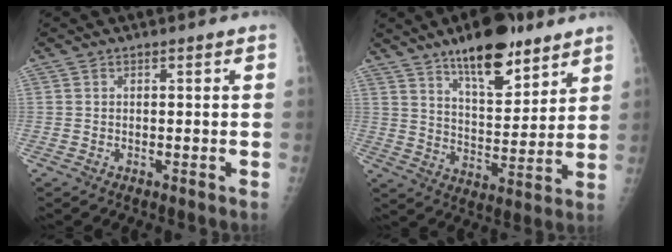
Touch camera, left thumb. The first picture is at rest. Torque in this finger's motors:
{"motor_torque": [1.80, 0.35, 1.01, -0.74, 0.24]}